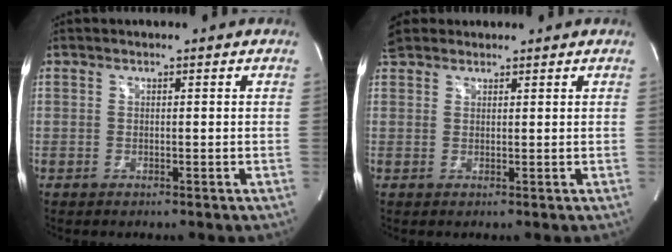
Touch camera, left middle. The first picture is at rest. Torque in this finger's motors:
{"motor_torque": [0.63, -0.45, 0.37, 0.06]}